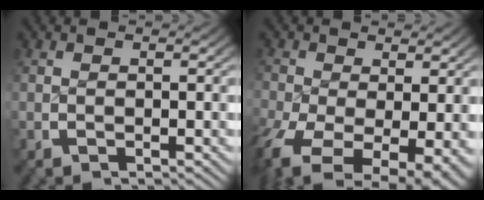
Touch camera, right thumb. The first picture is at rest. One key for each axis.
{"total": 10.7, "fx": -4.7, "fy": 6.5, "fz": 7.1, "tx": -0.144, "ty": -0.069, "tz": -0.039}